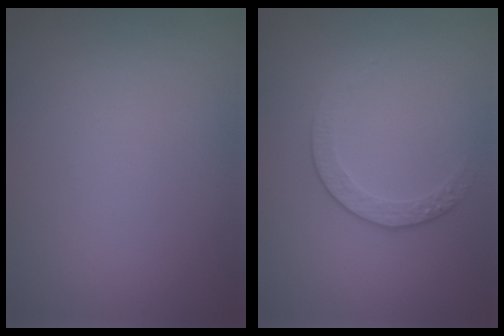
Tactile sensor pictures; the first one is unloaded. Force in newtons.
{"total": 1.8, "press": 1.3, "slide": 1.3}